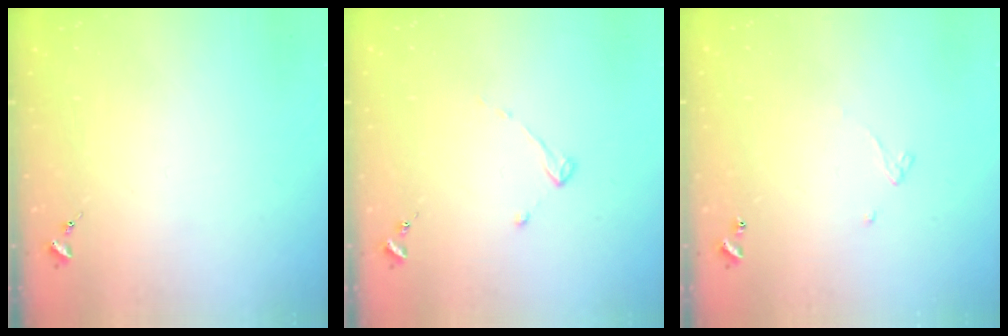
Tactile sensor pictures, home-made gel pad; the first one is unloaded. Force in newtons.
{"total": 2.7, "press": 2.7, "slide": 0.3}
{"total": 2.4, "press": 2.4, "slide": 0.2}